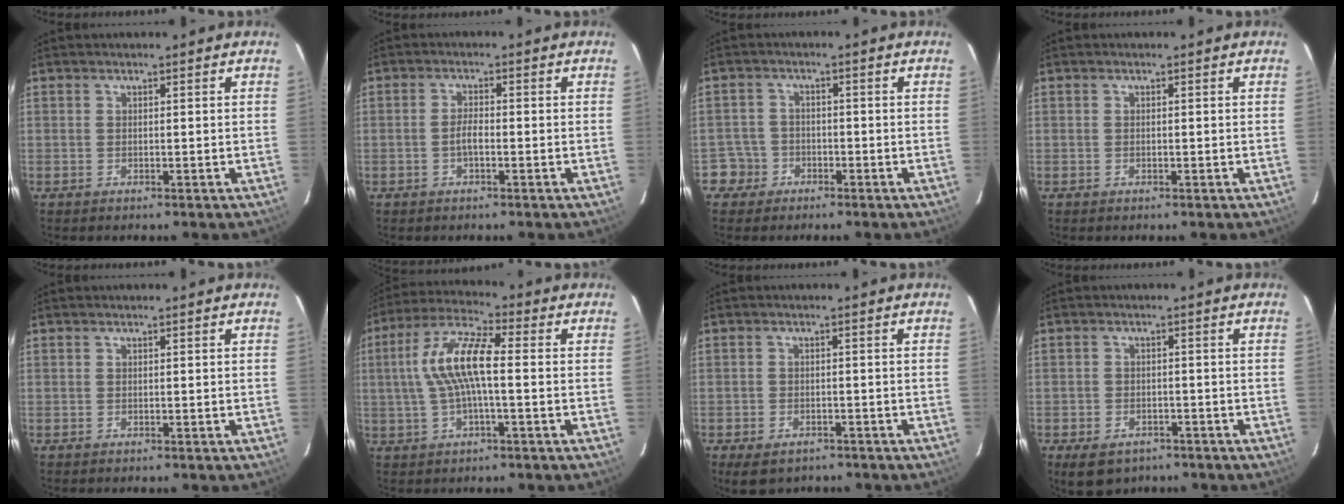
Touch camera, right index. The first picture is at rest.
{"total": 2.3, "force": [-0.8, 0.7, 2.1], "torque": [-0.041, 0.003, -0.017]}
{"total": 4.2, "force": [-2.0, 3.7, -0.3], "torque": [0.007, 0.025, -0.037]}
{"total": 0.0}
{"total": 0.0}
{"total": 11.2, "force": [0.4, 2.8, 10.8], "torque": [-0.217, 0.017, 0.005]}
{"total": 5.1, "force": [-3.4, 3.2, 2.2], "torque": [-0.051, -0.011, -0.046]}
{"total": 6.6, "force": [-4.2, 4.3, 2.7], "torque": [-0.061, -0.004, -0.055]}